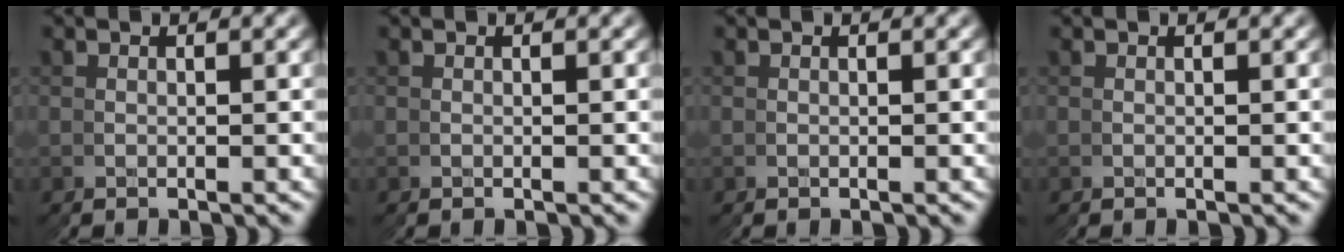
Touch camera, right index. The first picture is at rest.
{"total": 0.0}
{"total": 0.0}
{"total": 0.0}